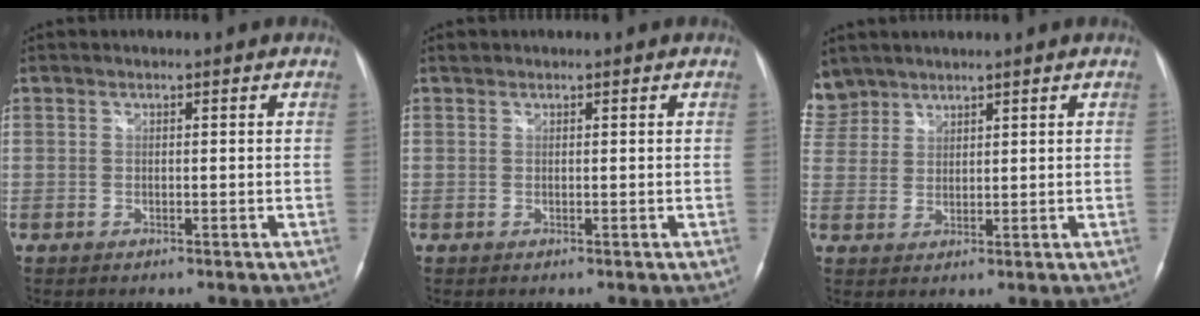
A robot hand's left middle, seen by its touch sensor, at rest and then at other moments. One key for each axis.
{"total": 0.5, "fx": 0.5, "fy": 0.3, "fz": 0.0, "tx": -0.006, "ty": 0.009, "tz": 0.009}
{"total": 5.8, "fx": 4.8, "fy": 3.2, "fz": -0.2, "tx": 0.003, "ty": 0.010, "tz": 0.103}